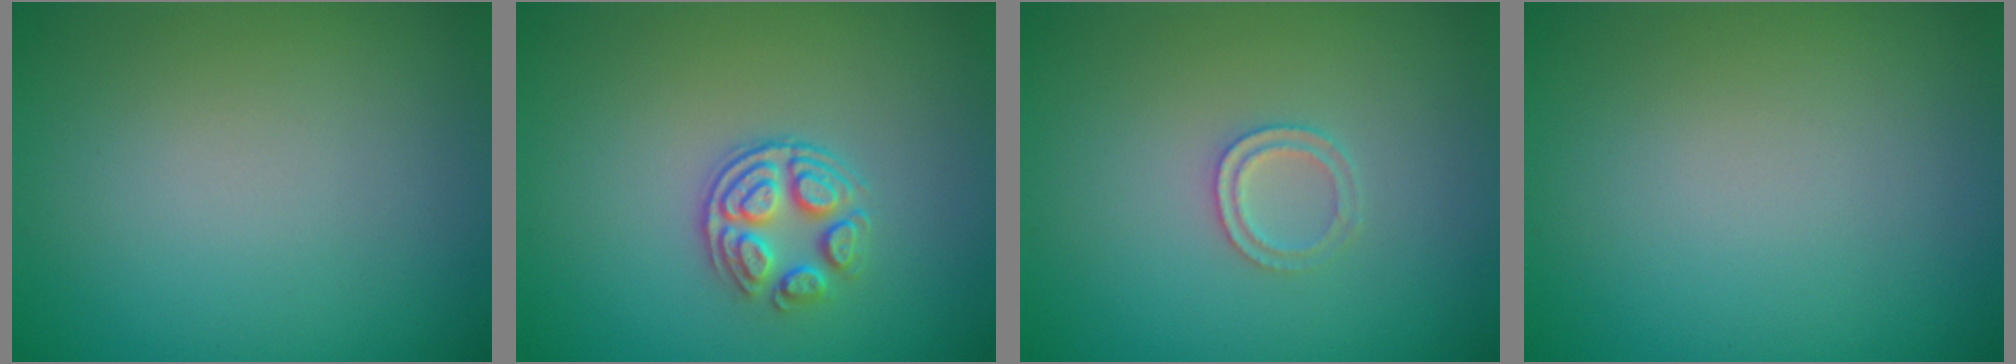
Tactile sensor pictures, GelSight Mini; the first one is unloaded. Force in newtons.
{"total": 3.1, "press": 2.6, "slide": 1.8}
{"total": 1.4, "press": 1.4, "slide": 0.3}
{"total": 0.0}